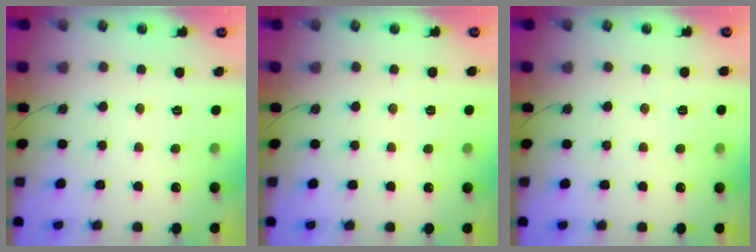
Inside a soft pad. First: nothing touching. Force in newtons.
{"total": 1.9, "press": 1.7, "slide": 1.0}
{"total": 2.3, "press": 1.3, "slide": 1.9}